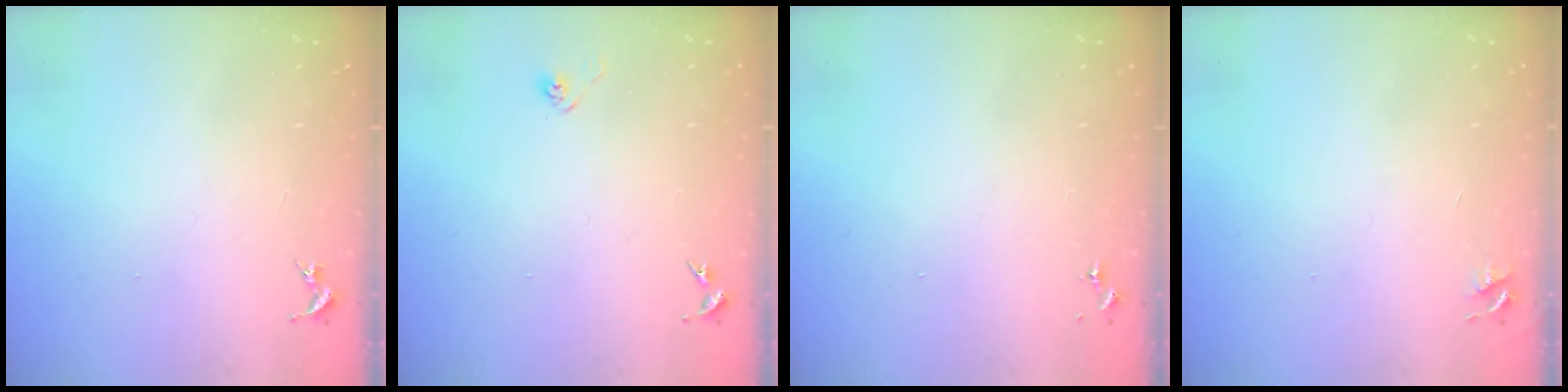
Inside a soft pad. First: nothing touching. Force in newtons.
{"total": 3.3, "press": 3.2, "slide": 0.8}
{"total": 0.0}
{"total": 3.5, "press": 3.5, "slide": 0.4}